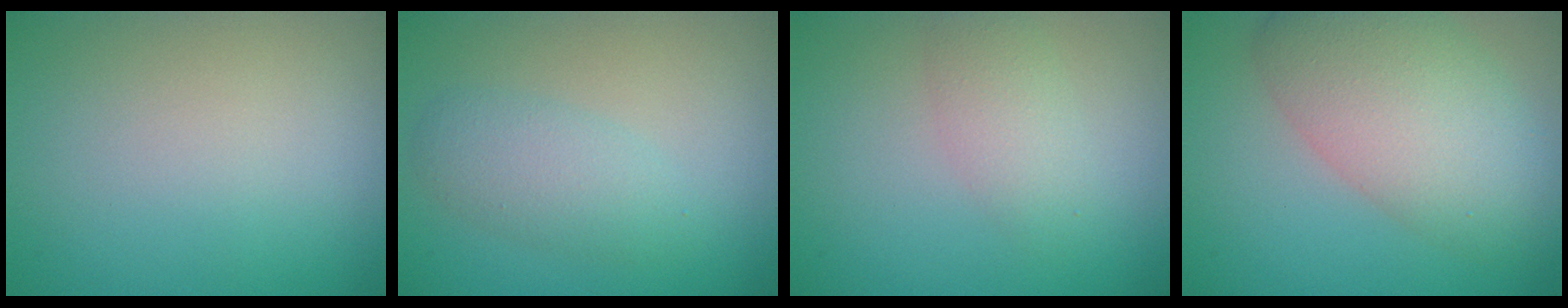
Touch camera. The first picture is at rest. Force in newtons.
{"total": 2.8, "press": 2.8, "slide": 0.1}
{"total": 2.3, "press": 2.3, "slide": 0.1}
{"total": 7.9, "press": 7.9, "slide": 0.4}